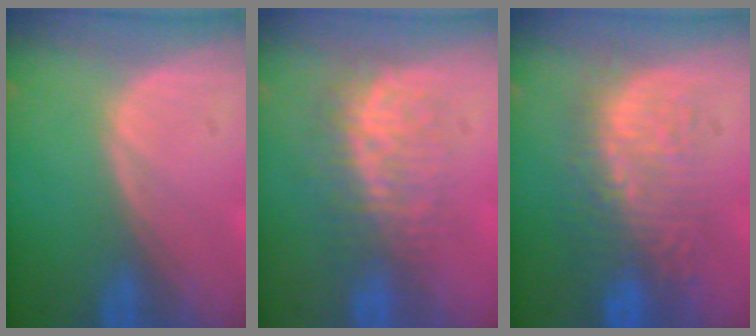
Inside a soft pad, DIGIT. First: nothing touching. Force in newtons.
{"total": 8.3, "press": 7.2, "slide": 4.0}
{"total": 9.3, "press": 9.0, "slide": 2.3}